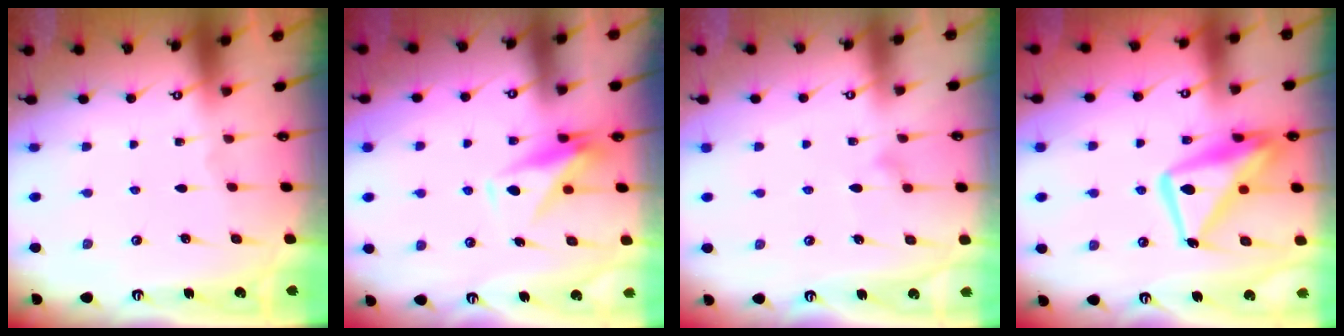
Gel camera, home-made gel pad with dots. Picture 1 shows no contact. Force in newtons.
{"total": 8.8, "press": 8.6, "slide": 1.7}
{"total": 8.7, "press": 8.7, "slide": 0.4}
{"total": 15.8, "press": 15.7, "slide": 1.6}